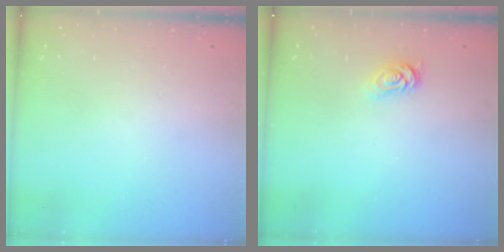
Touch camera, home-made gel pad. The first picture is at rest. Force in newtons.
{"total": 1.8, "press": 1.8, "slide": 0.3}